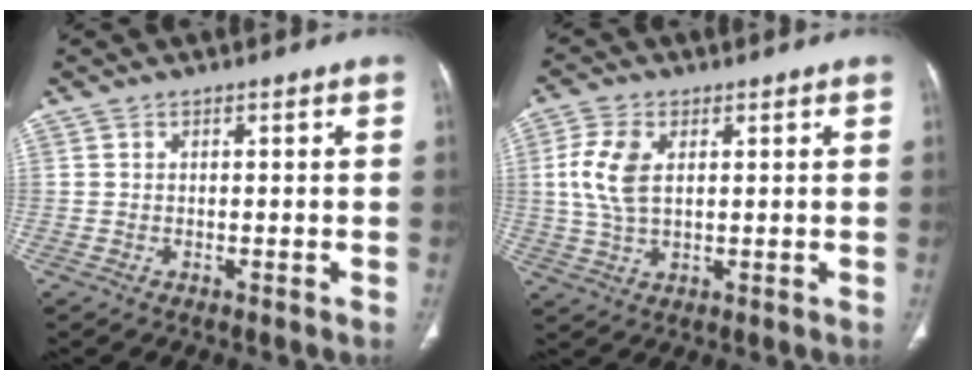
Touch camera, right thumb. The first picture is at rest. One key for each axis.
{"total": 7.9, "fx": 1.5, "fy": 4.6, "fz": 6.3, "tx": -0.137, "ty": 0.004, "tz": 0.031}